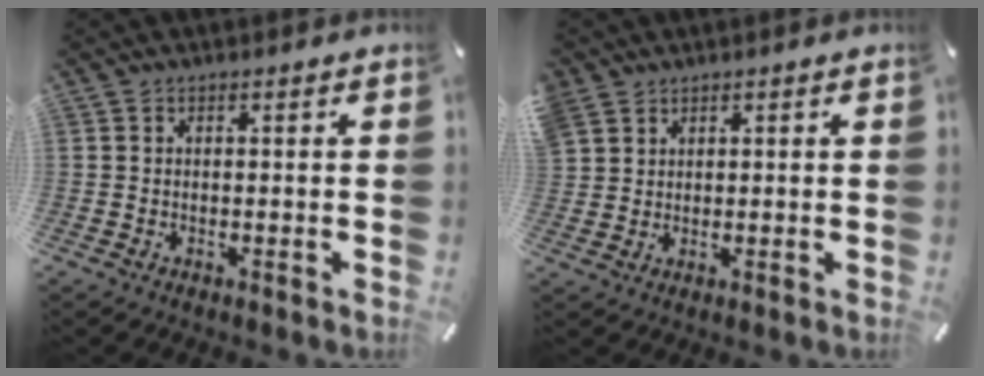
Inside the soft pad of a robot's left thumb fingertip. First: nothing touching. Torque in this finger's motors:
{"motor_torque": [0.37, 0.38, 0.73, -0.72, 0.34]}